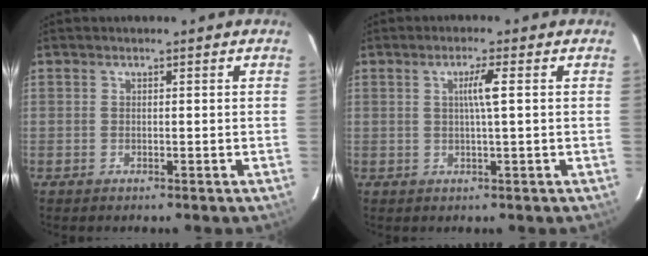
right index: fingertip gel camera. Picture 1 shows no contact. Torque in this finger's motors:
{"motor_torque": [0.24, 0.03, 0.06, 0.06]}